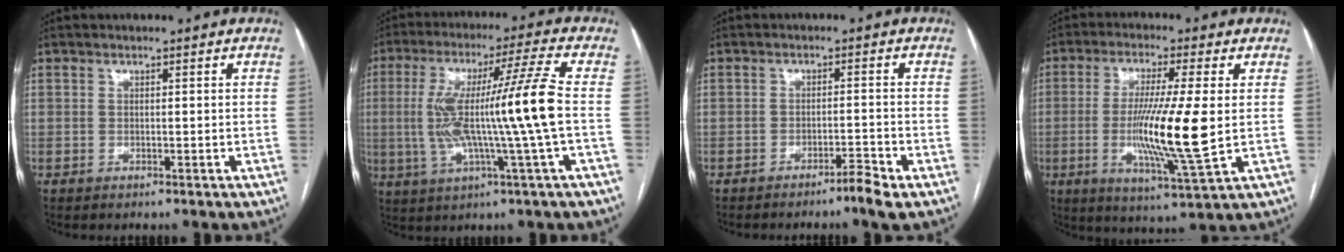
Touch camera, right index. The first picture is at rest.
{"total": 14.3, "force": [-0.8, -1.5, 14.1], "torque": [-0.271, 0.011, -0.016]}
{"total": 3.0, "force": [-2.2, -0.4, 2.0], "torque": [-0.031, -0.003, -0.039]}
{"total": 13.0, "force": [-0.9, -0.2, 12.9], "torque": [-0.248, -0.025, -0.018]}